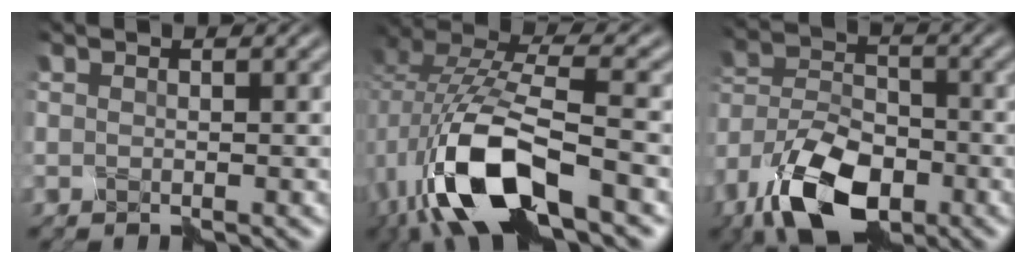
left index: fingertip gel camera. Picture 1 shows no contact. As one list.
[{"total": 10.2, "force": [-4.6, 4.0, 8.2], "torque": [-0.186, 0.004, -0.093]}, {"total": 9.8, "force": [-6.2, 4.7, 5.9], "torque": [-0.131, -0.005, -0.123]}]